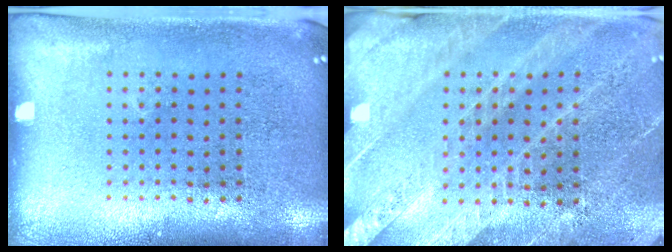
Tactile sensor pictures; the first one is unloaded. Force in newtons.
{"total": 2.8, "press": 2.7, "slide": 0.7}